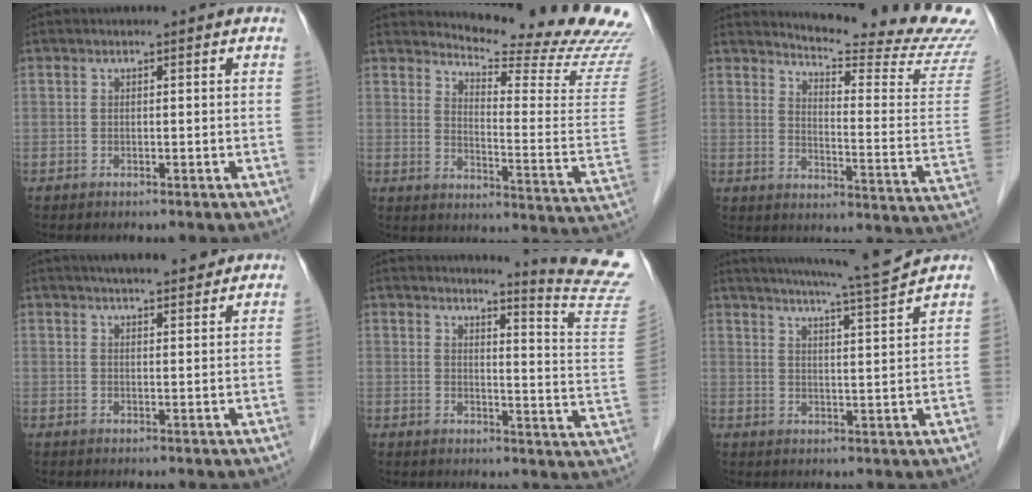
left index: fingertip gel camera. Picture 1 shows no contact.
{"total": 19.2, "force": [18.3, 0.1, 5.8], "torque": [-0.095, -0.131, 0.216]}
{"total": 19.4, "force": [18.6, -0.9, 5.2], "torque": [-0.088, -0.135, 0.218]}
{"total": 8.0, "force": [6.9, 1.3, 3.9], "torque": [-0.052, 0.017, 0.093]}
{"total": 12.8, "force": [12.4, -3.0, 1.7], "torque": [-0.032, -0.135, 0.129]}
{"total": 9.7, "force": [8.9, -1.9, 3.4], "torque": [-0.062, -0.017, 0.130]}